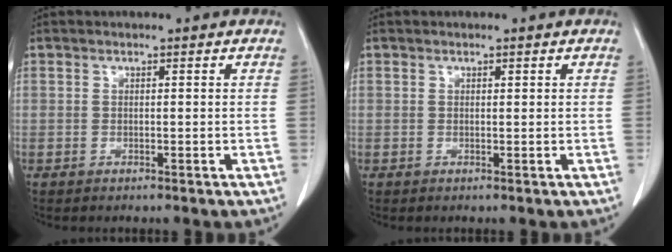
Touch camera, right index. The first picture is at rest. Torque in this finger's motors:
{"motor_torque": [-0.28, 0.15, 0.00, -0.01]}